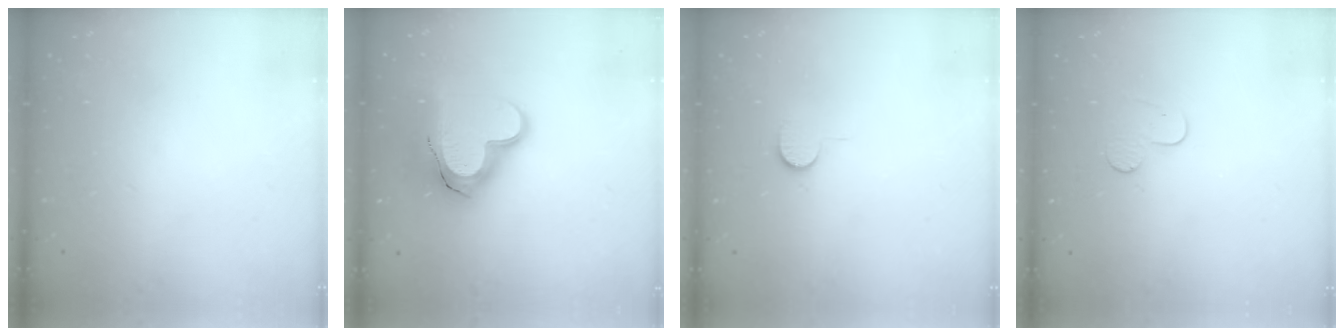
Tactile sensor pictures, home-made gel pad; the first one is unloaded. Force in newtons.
{"total": 16.9, "press": 16.9, "slide": 1.3}
{"total": 4.0, "press": 4.0, "slide": 0.4}
{"total": 4.9, "press": 4.8, "slide": 0.5}